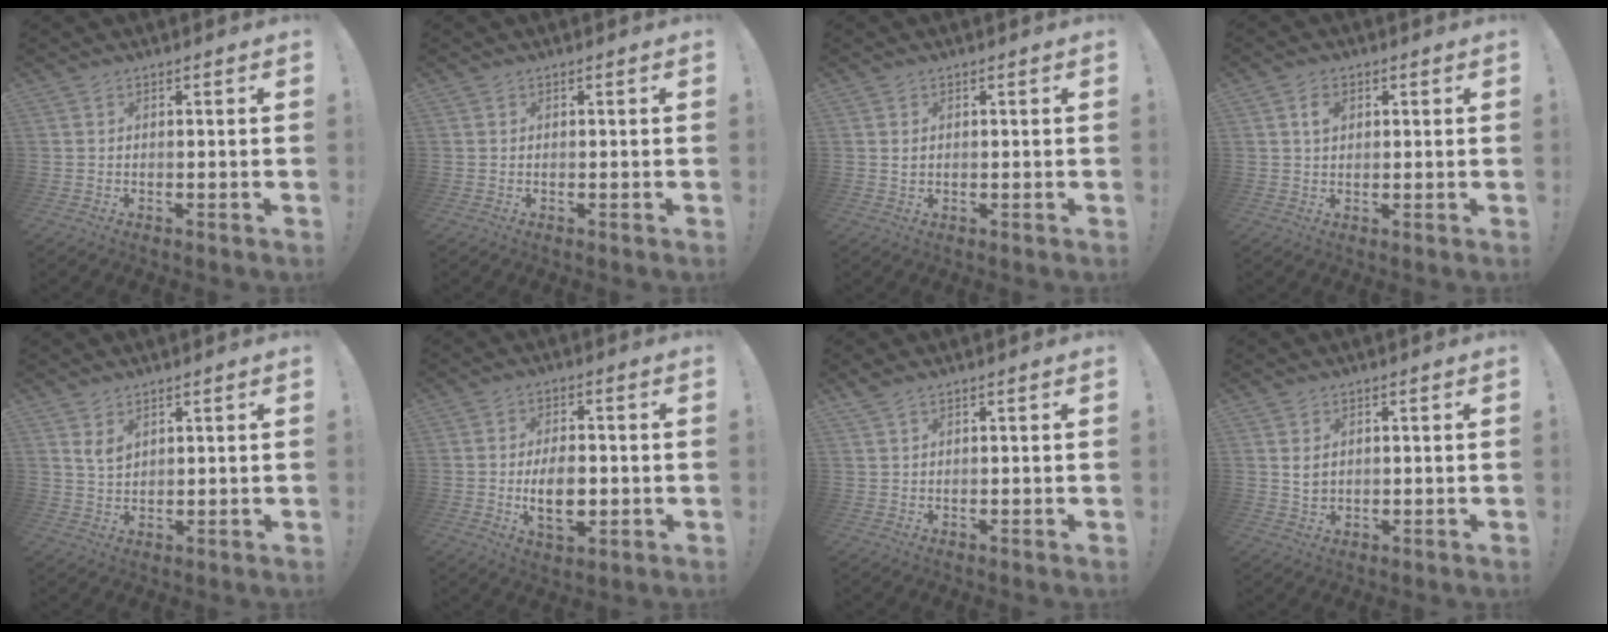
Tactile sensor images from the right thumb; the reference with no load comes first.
{"total": 0.0}
{"total": 1.3, "force": [0.4, 0.9, 0.8], "torque": [-0.010, 0.002, 0.006]}
{"total": 3.7, "force": [1.2, 2.4, 2.4], "torque": [-0.029, -0.003, 0.018]}
{"total": 4.1, "force": [2.5, 2.2, 2.3], "torque": [-0.027, -0.016, 0.043]}
{"total": 9.9, "force": [-1.6, 5.4, 8.1], "torque": [-0.129, -0.005, -0.029]}
{"total": 1.8, "force": [1.5, 0.5, 0.9], "torque": [-0.022, -0.005, 0.028]}
{"total": 5.1, "force": [1.1, 3.5, 3.6], "torque": [-0.068, -0.003, 0.018]}